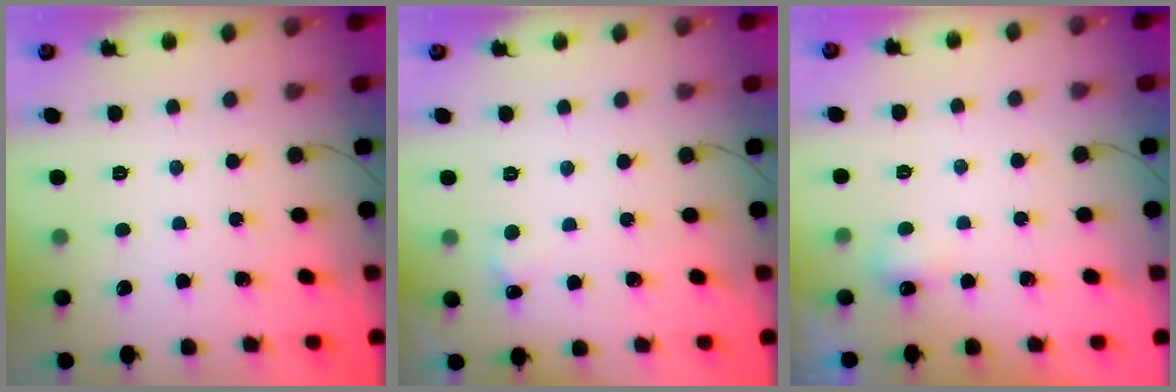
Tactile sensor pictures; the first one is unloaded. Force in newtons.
{"total": 4.3, "press": 4.1, "slide": 1.3}
{"total": 4.0, "press": 3.8, "slide": 1.0}